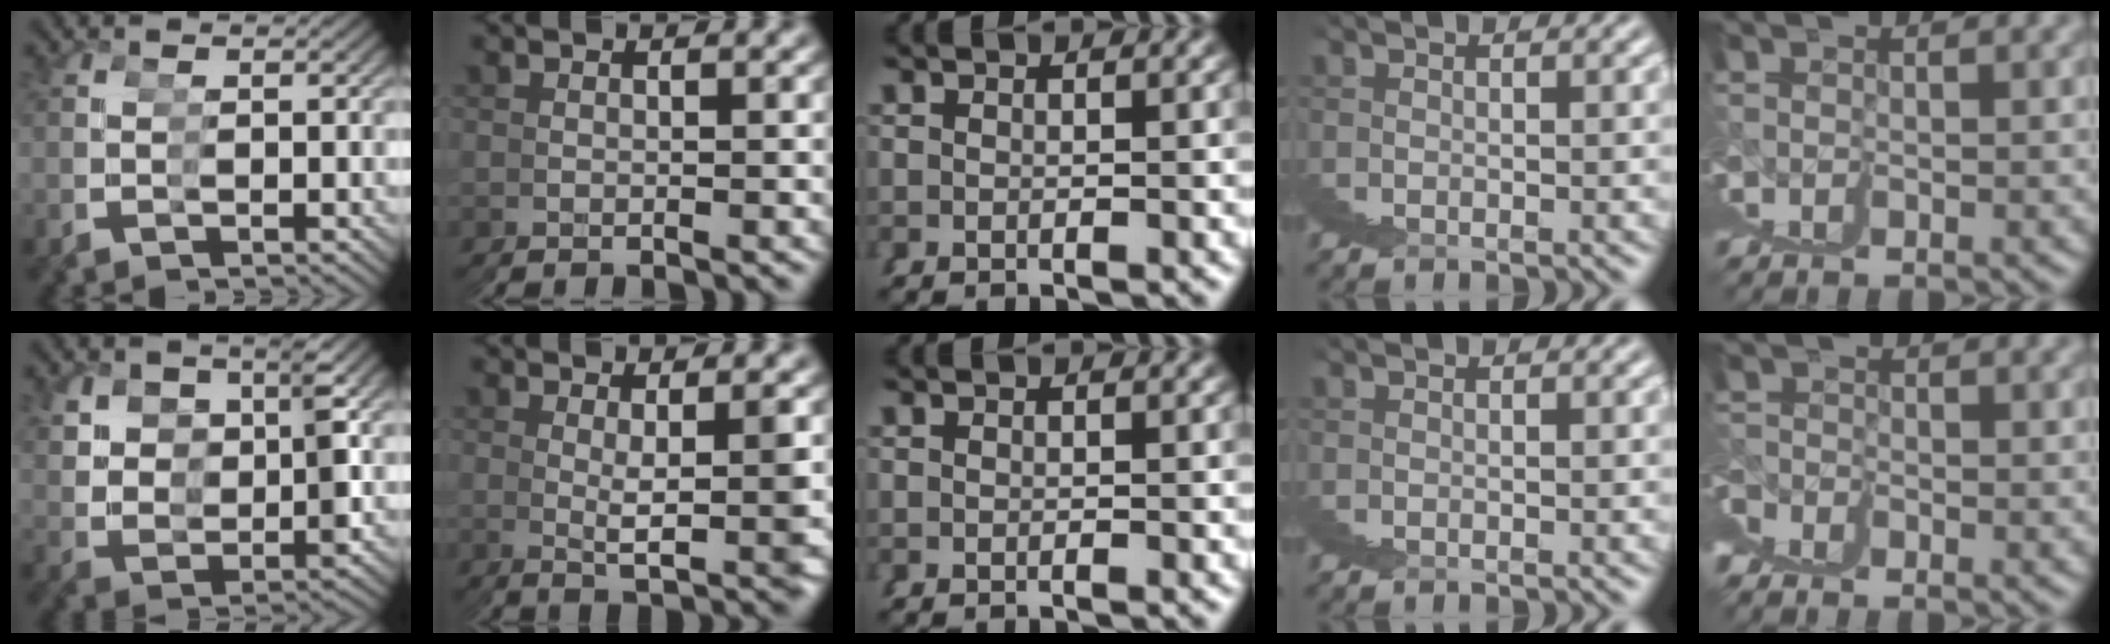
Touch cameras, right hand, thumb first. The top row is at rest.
{"thumb": {"total": 3.0, "force": [2.7, 1.2, 0.8], "torque": [-0.036, -0.001, 0.054]}, "index": {"total": 3.2, "force": [0.8, -1.7, 2.6], "torque": [-0.035, 0.017, 0.011]}, "little": {"total": 2.9, "force": [1.6, -2.3, -0.5], "torque": [0.022, 0.014, 0.027]}}